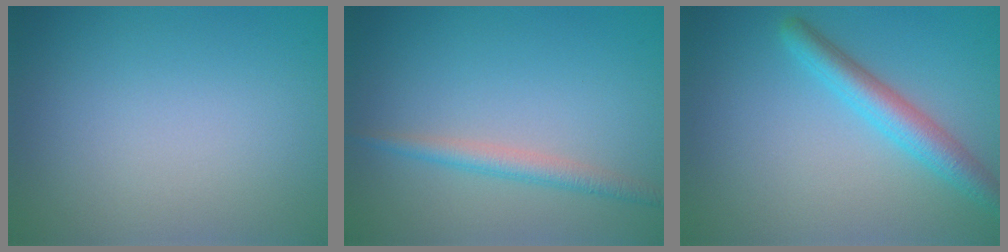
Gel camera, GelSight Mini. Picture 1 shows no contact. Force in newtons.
{"total": 2.2, "press": 2.2, "slide": 0.0}
{"total": 3.7, "press": 3.7, "slide": 0.1}